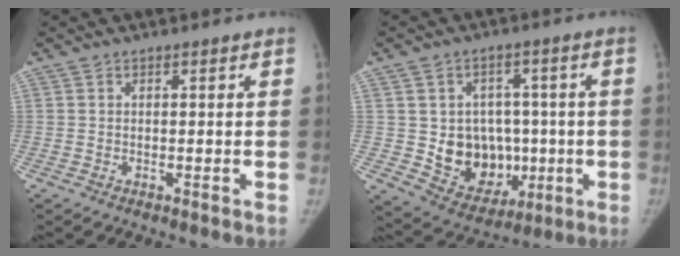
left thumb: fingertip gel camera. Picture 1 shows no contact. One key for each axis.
{"total": 13.3, "fx": -1.2, "fy": 10.9, "fz": 7.5, "tx": -0.060, "ty": 0.005, "tz": 0.006}